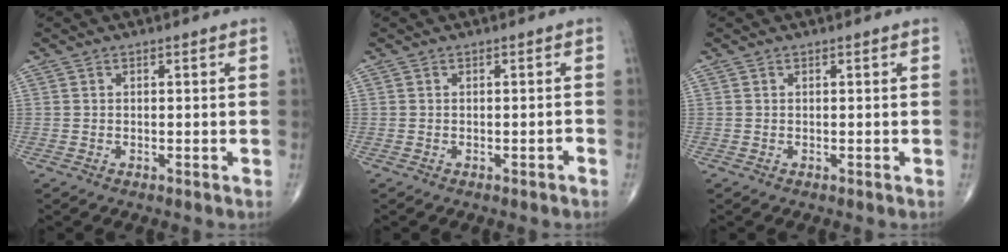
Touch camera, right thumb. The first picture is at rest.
{"total": 0.8, "force": [-0.6, 0.1, 0.6], "torque": [-0.010, 0.007, -0.008]}
{"total": 0.0}